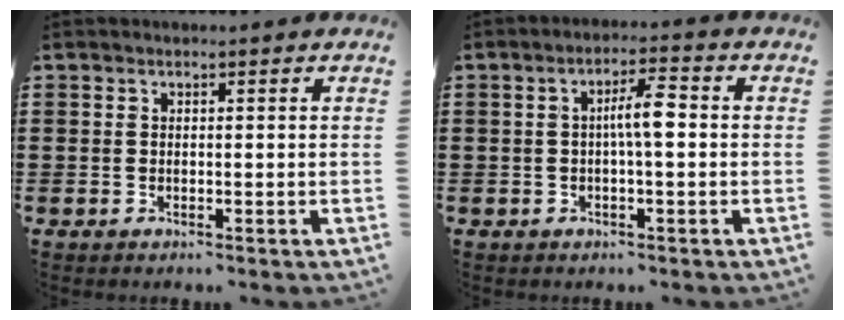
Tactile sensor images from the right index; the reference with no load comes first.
{"total": 4.9, "force": [0.0, 1.0, 4.8], "torque": [-0.088, 0.010, -0.005]}